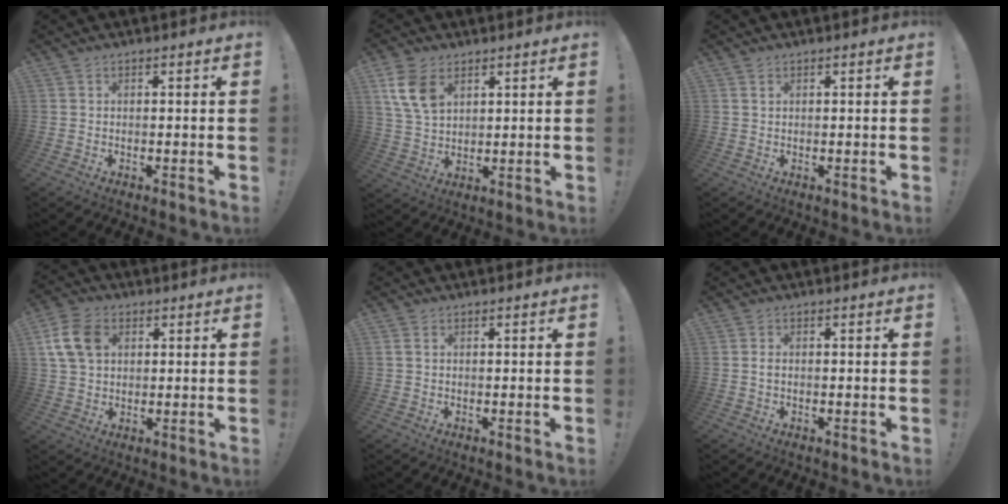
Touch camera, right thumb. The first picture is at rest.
{"total": 10.1, "force": [4.8, 6.5, 6.2], "torque": [-0.123, -0.005, 0.096]}
{"total": 0.8, "force": [0.6, 0.5, 0.4], "torque": [-0.006, -0.001, 0.010]}
{"total": 11.1, "force": [3.4, 8.0, 7.0], "torque": [-0.140, 0.004, 0.068]}
{"total": 1.0, "force": [0.4, 0.7, 0.6], "torque": [-0.019, 0.006, 0.009]}
{"total": 0.9, "force": [-0.2, 0.5, 0.7], "torque": [-0.017, 0.005, -0.003]}